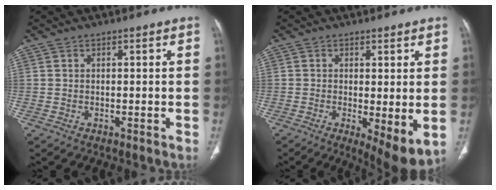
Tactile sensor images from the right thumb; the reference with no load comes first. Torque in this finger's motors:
{"motor_torque": [-0.16, 0.56, -0.06, 0.14, 0.08]}